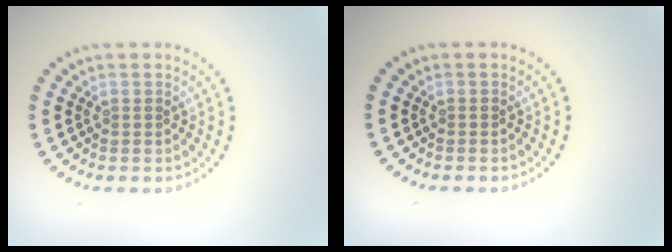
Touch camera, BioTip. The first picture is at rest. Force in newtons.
{"total": 0.0}